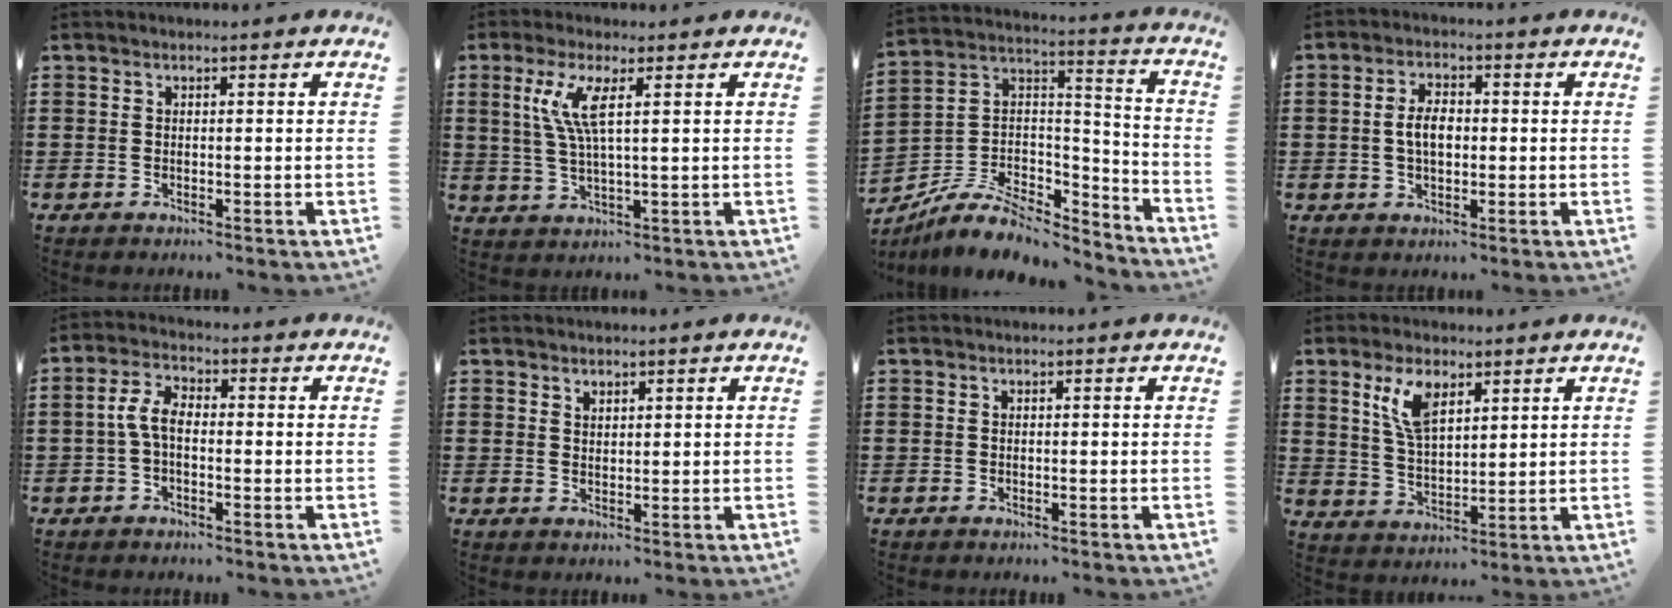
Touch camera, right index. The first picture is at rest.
{"total": 6.3, "force": [2.0, 1.1, 5.9], "torque": [-0.136, -0.005, 0.026]}
{"total": 7.8, "force": [-5.8, 3.9, 3.4], "torque": [-0.072, 0.010, -0.110]}
{"total": 4.4, "force": [0.0, 2.4, 3.6], "torque": [-0.064, 0.006, -0.004]}
{"total": 4.4, "force": [-0.7, 2.2, 3.7], "torque": [-0.092, 0.000, -0.020]}
{"total": 1.6, "force": [1.5, 0.7, 0.0], "torque": [-0.002, 0.002, 0.029]}
{"total": 0.0}
{"total": 7.2, "force": [3.8, 3.1, 5.3], "torque": [-0.117, 0.008, 0.069]}